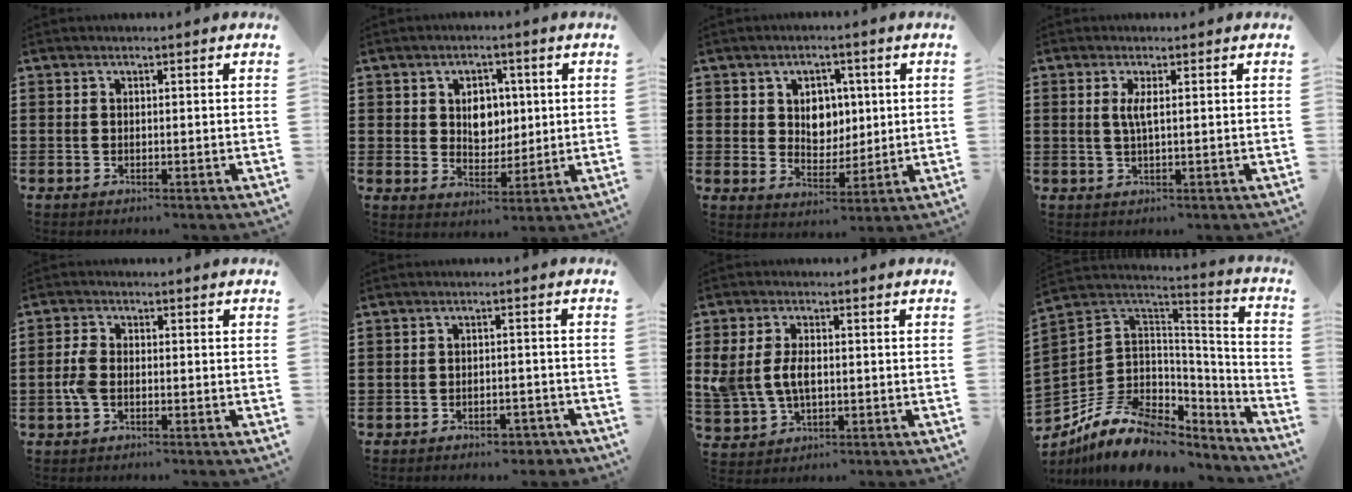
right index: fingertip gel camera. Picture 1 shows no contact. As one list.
[{"total": 5.1, "force": [1.2, 4.0, 2.9], "torque": [-0.047, 0.004, 0.014]}, {"total": 5.1, "force": [1.4, 4.4, 2.2], "torque": [-0.047, 0.009, 0.020]}, {"total": 2.5, "force": [0.4, 0.2, 2.4], "torque": [-0.049, -0.002, 0.005]}, {"total": 3.3, "force": [-0.8, 1.8, 2.6], "torque": [-0.078, -0.008, -0.022]}, {"total": 2.5, "force": [-2.4, 0.6, 0.4], "torque": [-0.013, 0.000, -0.050]}, {"total": 5.4, "force": [0.1, 3.4, 4.2], "torque": [-0.107, 0.003, -0.005]}, {"total": 11.4, "force": [-6.2, 7.7, 5.6], "torque": [-0.142, 0.010, -0.112]}]